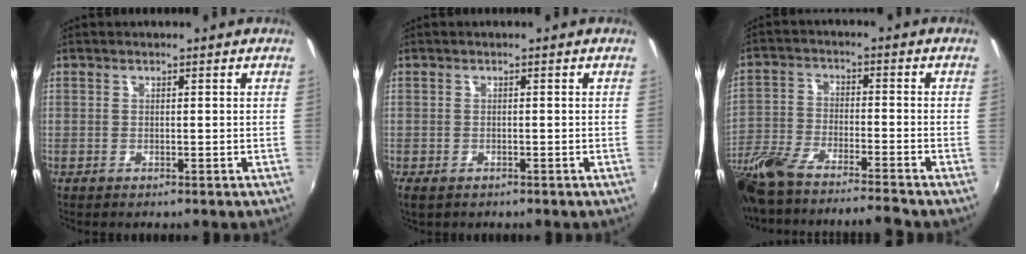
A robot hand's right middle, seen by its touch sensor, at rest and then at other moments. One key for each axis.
{"total": 2.5, "fx": -1.7, "fy": 1.2, "fz": 1.4, "tx": -0.028, "ty": -0.012, "tz": -0.025}
{"total": 16.6, "fx": -14.5, "fy": 1.2, "fz": 8.0, "tx": -0.183, "ty": -0.040, "tz": -0.268}